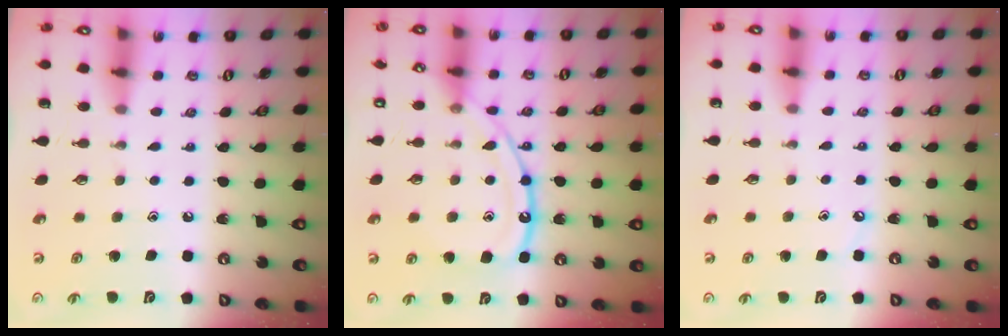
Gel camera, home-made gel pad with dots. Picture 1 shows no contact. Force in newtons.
{"total": 13.7, "press": 13.6, "slide": 1.2}
{"total": 2.4, "press": 2.4, "slide": 0.3}